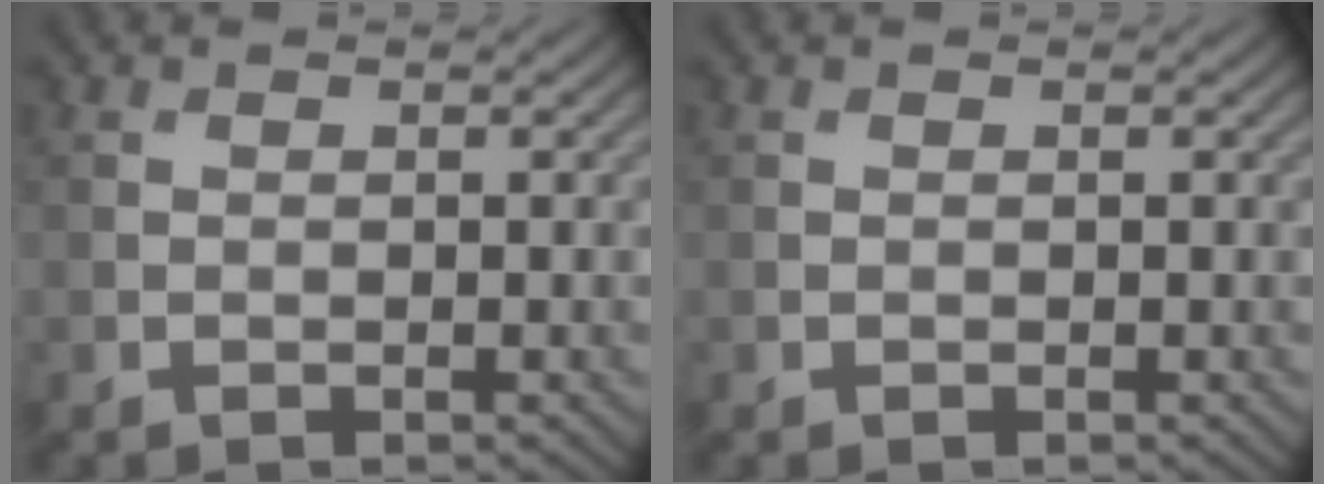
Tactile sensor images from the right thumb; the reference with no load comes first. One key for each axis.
{"total": 0.0}